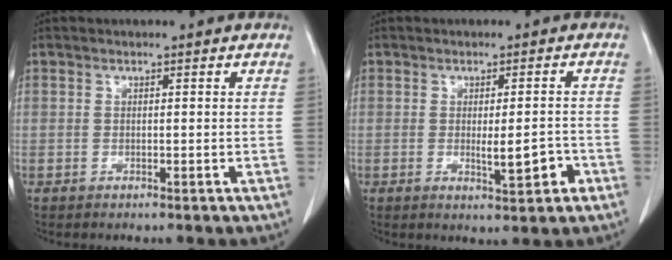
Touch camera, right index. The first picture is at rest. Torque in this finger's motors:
{"motor_torque": [0.42, 0.02, 0.18, 0.05]}